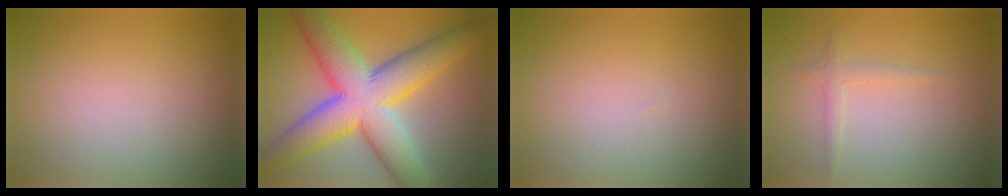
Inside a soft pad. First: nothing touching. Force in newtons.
{"total": 11.7, "press": 11.7, "slide": 0.6}
{"total": 0.0}
{"total": 1.4, "press": 1.4, "slide": 0.1}